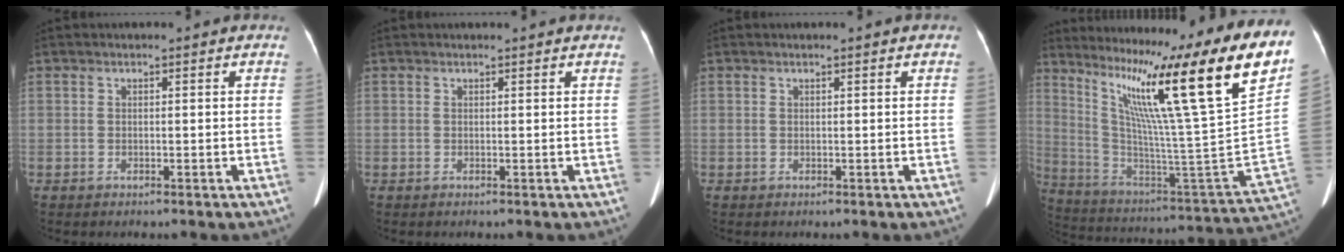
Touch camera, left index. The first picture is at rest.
{"total": 2.5, "force": [2.4, -0.1, 0.7], "torque": [-0.008, -0.005, 0.020]}
{"total": 0.8, "force": [0.6, 0.1, 0.6], "torque": [-0.005, -0.003, 0.002]}
{"total": 28.8, "force": [16.7, -1.1, 23.4], "torque": [-0.357, -0.062, 0.255]}